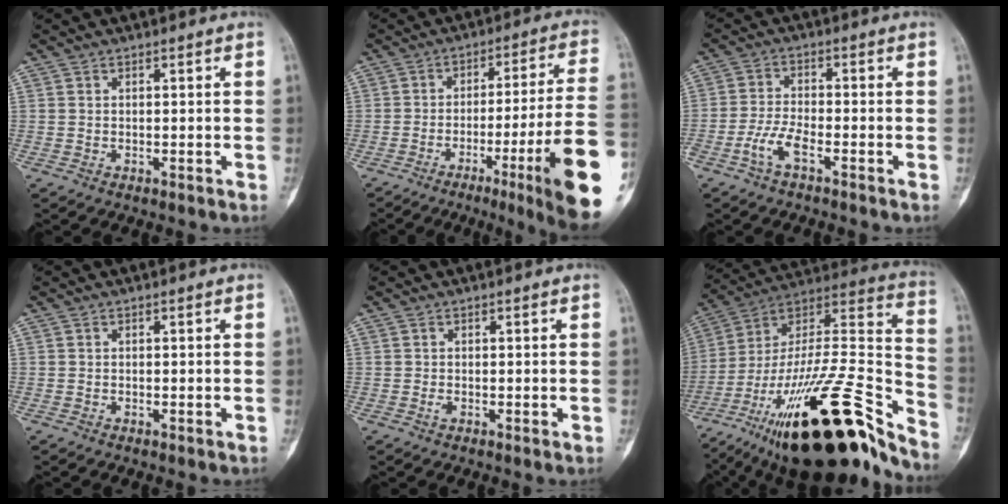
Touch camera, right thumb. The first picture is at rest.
{"total": 20.2, "force": [-7.5, 0.6, 18.7], "torque": [-0.222, 0.017, -0.111]}
{"total": 4.9, "force": [-2.8, 1.6, 3.7], "torque": [-0.085, 0.017, -0.057]}
{"total": 0.0}
{"total": 0.9, "force": [-0.2, 0.6, 0.6], "torque": [-0.011, -0.002, -0.005]}
{"total": 36.7, "force": [-22.2, 10.9, 27.1], "torque": [-0.385, 0.080, -0.361]}